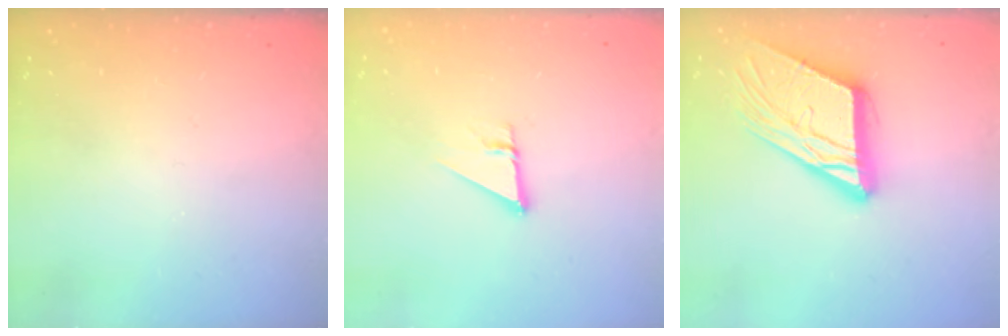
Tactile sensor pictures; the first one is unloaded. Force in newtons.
{"total": 2.7, "press": 2.7, "slide": 0.1}
{"total": 15.7, "press": 15.6, "slide": 1.8}